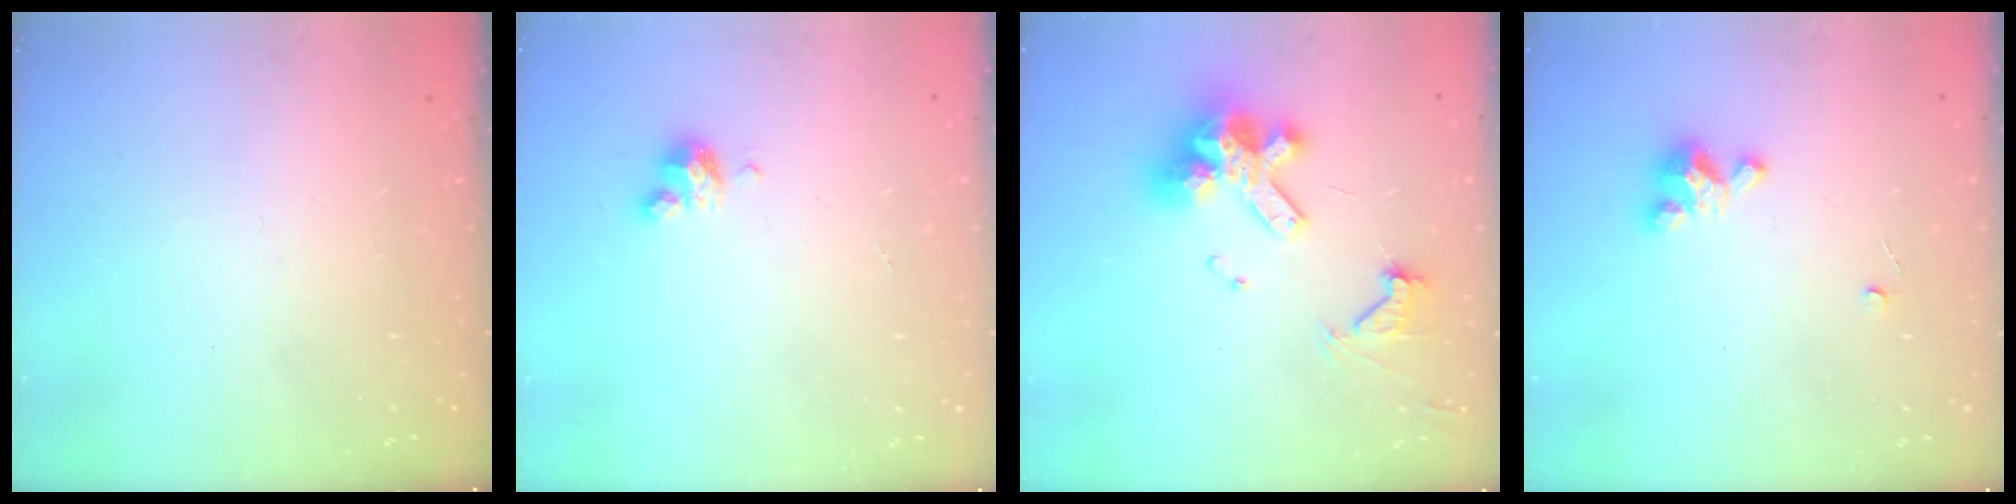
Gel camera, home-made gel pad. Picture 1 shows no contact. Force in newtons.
{"total": 4.1, "press": 4.1, "slide": 0.3}
{"total": 16.0, "press": 15.9, "slide": 1.9}
{"total": 3.5, "press": 3.5, "slide": 0.2}